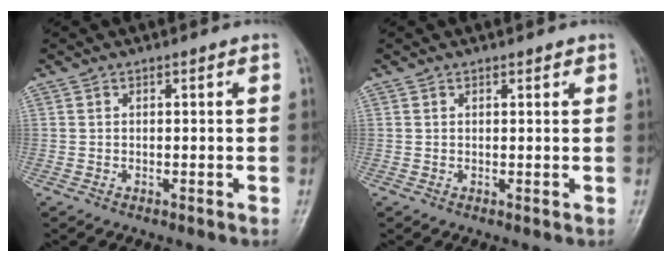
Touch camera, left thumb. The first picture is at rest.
{"total": 1.0, "force": [0.7, 0.4, 0.4], "torque": [-0.002, -0.003, 0.008]}